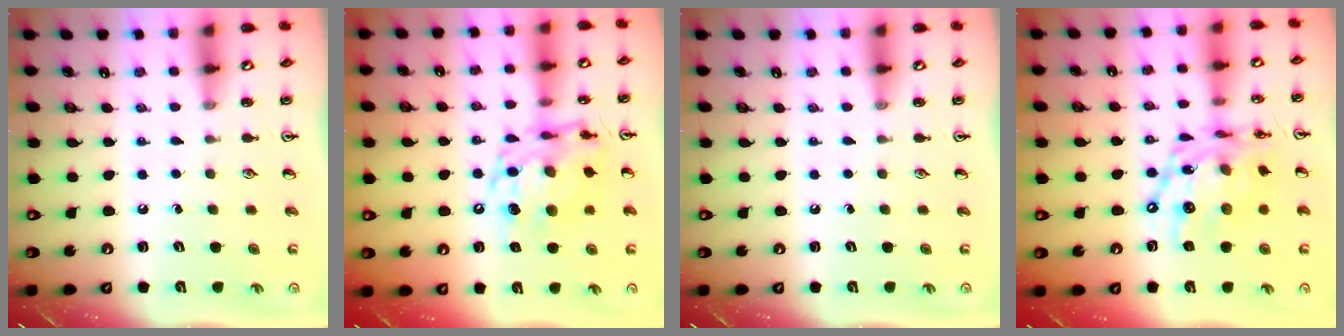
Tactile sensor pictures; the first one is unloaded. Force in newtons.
{"total": 13.7, "press": 13.6, "slide": 1.2}
{"total": 0.0}
{"total": 17.3, "press": 17.2, "slide": 1.4}